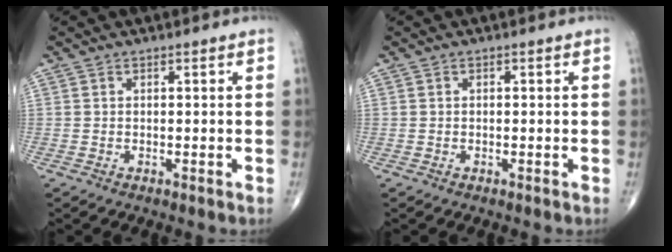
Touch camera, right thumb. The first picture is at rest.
{"total": 0.0}